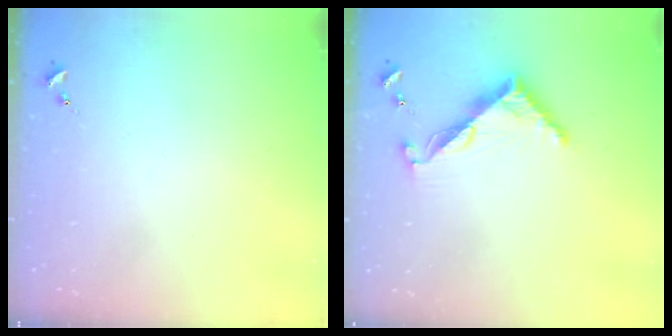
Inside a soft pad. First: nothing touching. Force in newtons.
{"total": 8.7, "press": 8.7, "slide": 0.6}